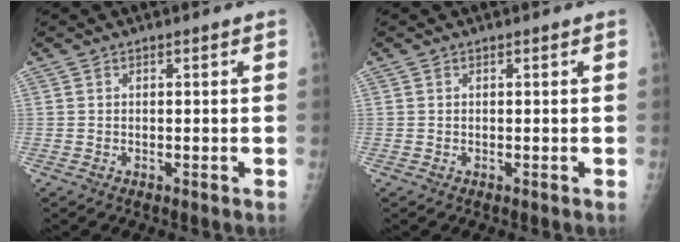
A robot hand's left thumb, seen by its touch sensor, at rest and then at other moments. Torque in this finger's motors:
{"motor_torque": [-0.12, 0.12, -0.02, -0.02, 0.00]}